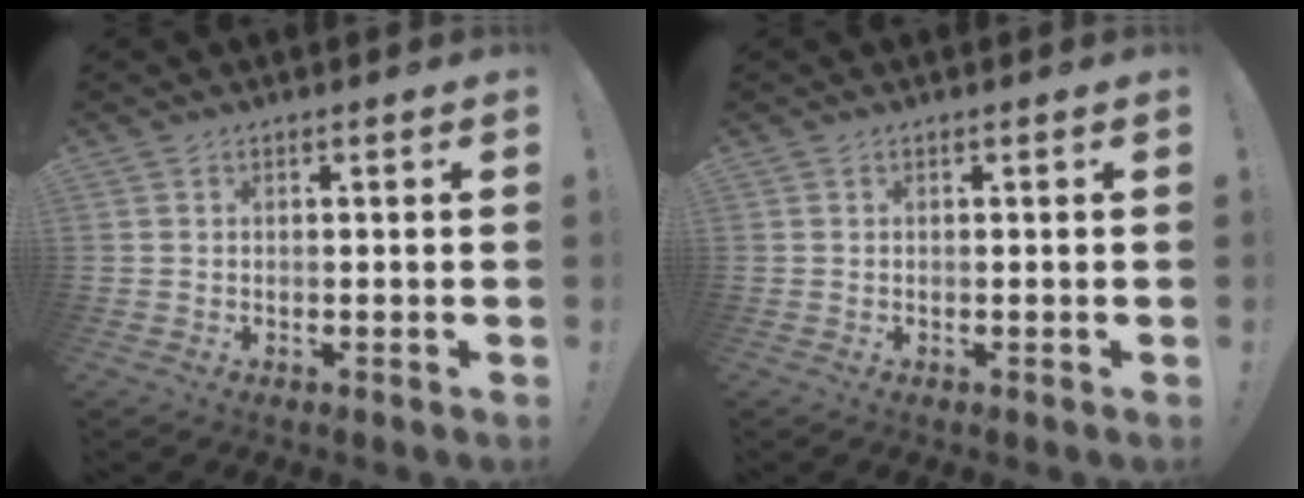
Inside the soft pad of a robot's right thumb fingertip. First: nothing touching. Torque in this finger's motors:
{"motor_torque": [0.00, 0.00, 0.01, 0.00, 0.01]}